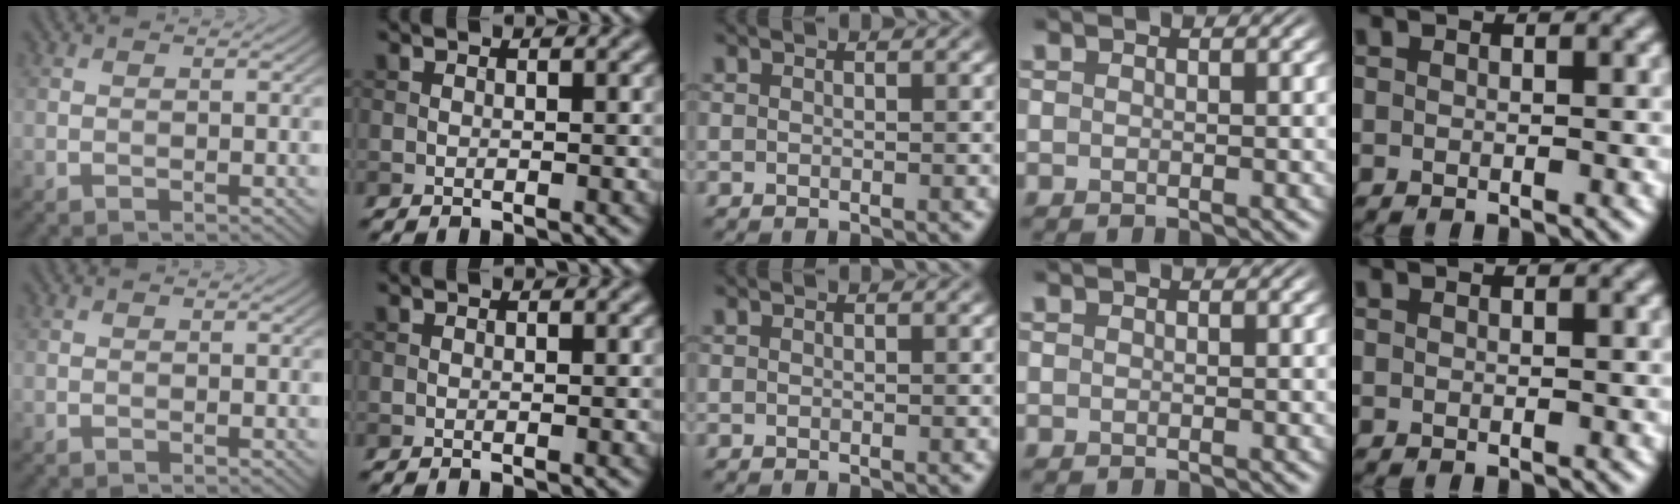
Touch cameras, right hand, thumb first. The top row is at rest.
{}